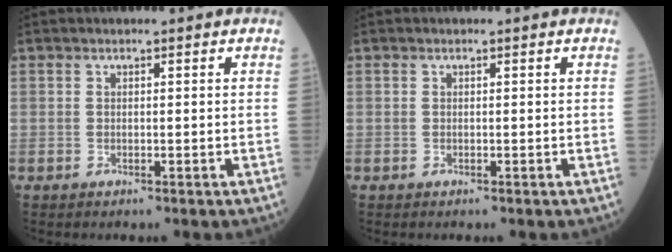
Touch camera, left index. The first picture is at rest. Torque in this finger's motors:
{"motor_torque": [0.00, 0.00, -0.01, 0.00]}